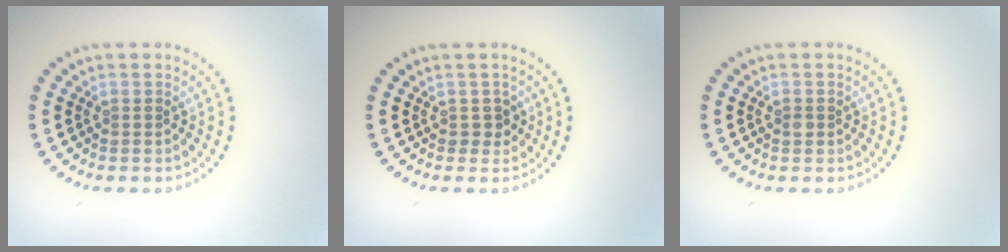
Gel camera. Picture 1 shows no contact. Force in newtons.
{"total": 1.1, "press": 1.0, "slide": 0.5}
{"total": 0.8, "press": 0.8, "slide": 0.1}